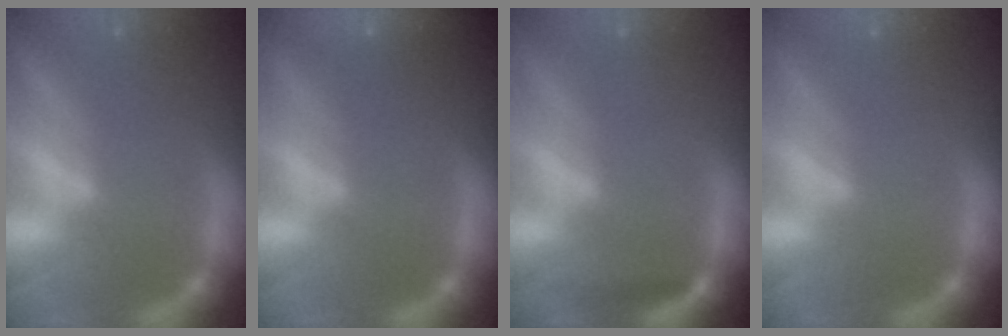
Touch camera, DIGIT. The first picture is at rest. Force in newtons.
{"total": 5.5}
{"total": 1.4}
{"total": 0.0}